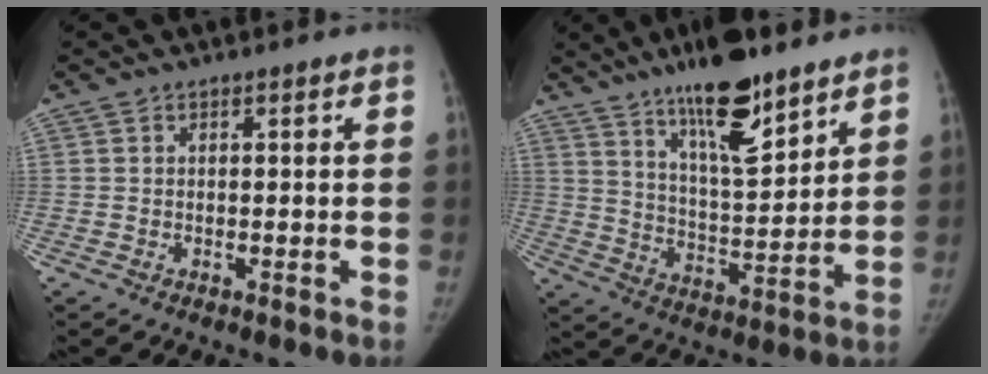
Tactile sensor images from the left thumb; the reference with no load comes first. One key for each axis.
{"total": 15.8, "fx": 11.0, "fy": 4.2, "fz": 10.6, "tx": -0.153, "ty": -0.067, "tz": 0.190}